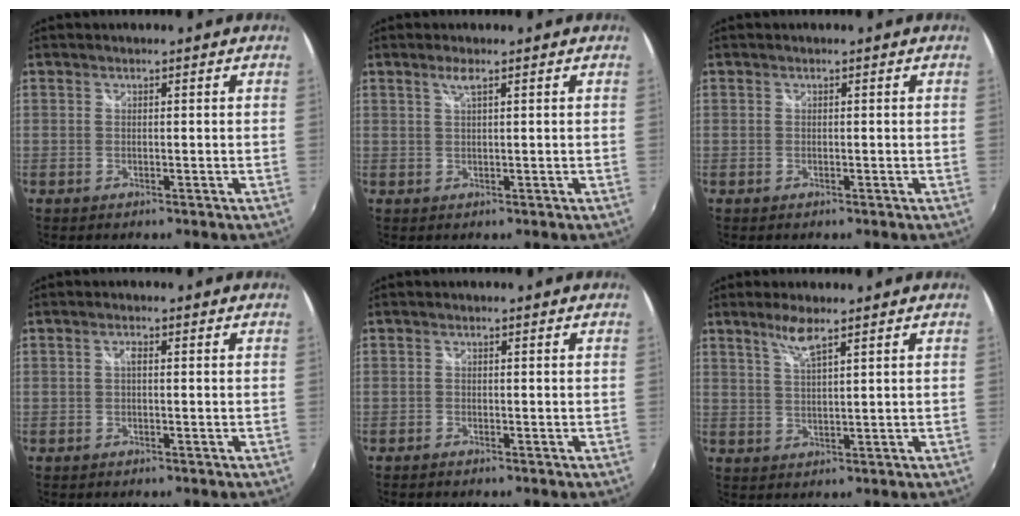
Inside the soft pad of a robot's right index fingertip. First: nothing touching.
{"total": 1.7, "force": [1.0, -0.2, 1.3], "torque": [-0.024, 0.002, 0.017]}
{"total": 0.0}
{"total": 1.0, "force": [0.1, 0.3, 0.9], "torque": [-0.017, 0.005, -0.001]}
{"total": 2.0, "force": [-1.8, 0.9, 0.4], "torque": [-0.015, -0.003, -0.029]}
{"total": 4.1, "force": [2.9, 0.2, 2.9], "torque": [-0.058, 0.001, 0.057]}